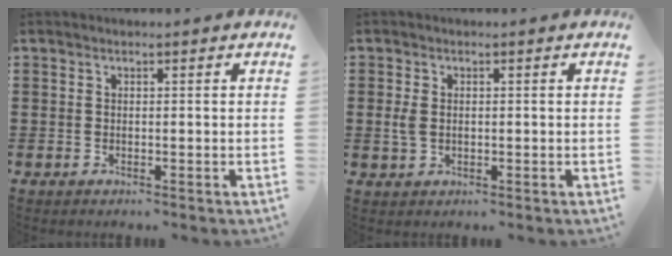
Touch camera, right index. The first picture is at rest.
{"total": 2.4, "force": [0.1, 1.5, 1.9], "torque": [-0.055, -0.001, -0.003]}